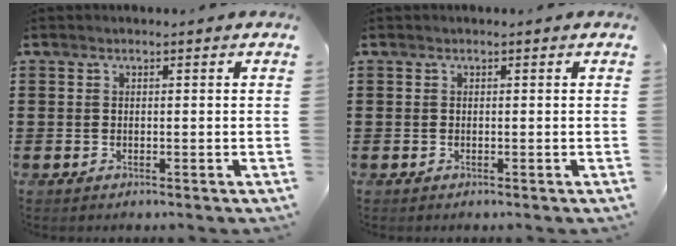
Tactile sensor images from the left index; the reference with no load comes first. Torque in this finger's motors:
{"motor_torque": [0.00, 0.00, 0.01, -0.01]}